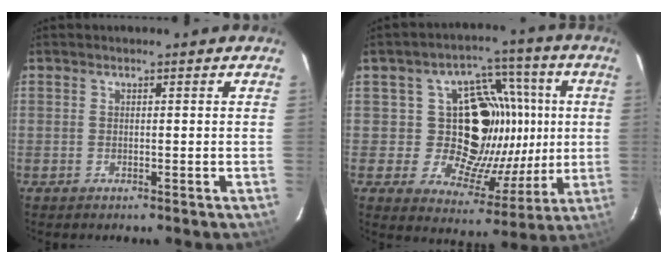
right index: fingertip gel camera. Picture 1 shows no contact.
{"total": 16.3, "force": [1.9, 13.9, 8.5], "torque": [-0.148, 0.022, 0.044]}